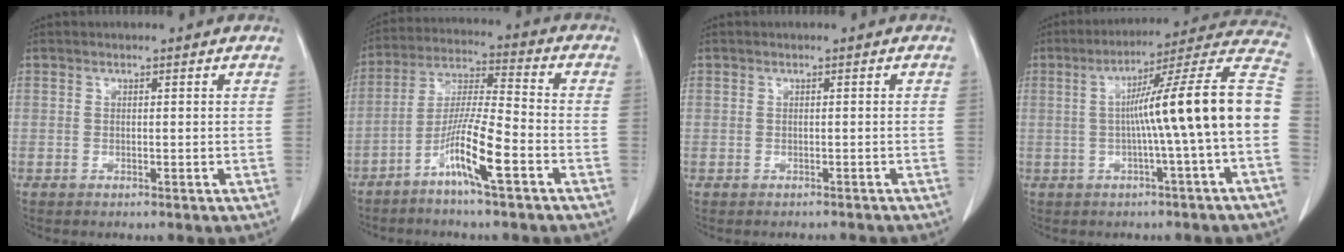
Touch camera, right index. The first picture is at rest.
{"total": 10.2, "force": [-5.1, 0.1, 8.8], "torque": [-0.171, 0.002, -0.100]}
{"total": 2.1, "force": [-1.7, 1.2, 0.0], "torque": [0.002, 0.003, -0.026]}
{"total": 16.7, "force": [-1.1, -1.2, 16.6], "torque": [-0.235, 0.035, -0.026]}